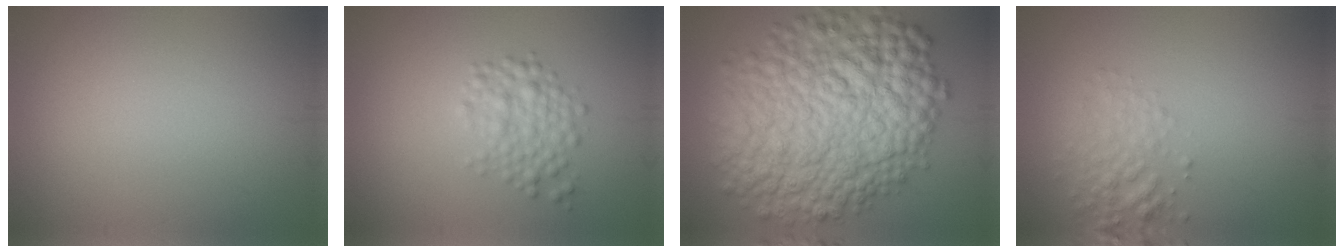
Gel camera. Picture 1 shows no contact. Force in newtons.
{"total": 2.8, "press": 2.8, "slide": 0.1}
{"total": 13.5, "press": 13.5, "slide": 0.1}
{"total": 2.6, "press": 2.6, "slide": 0.1}